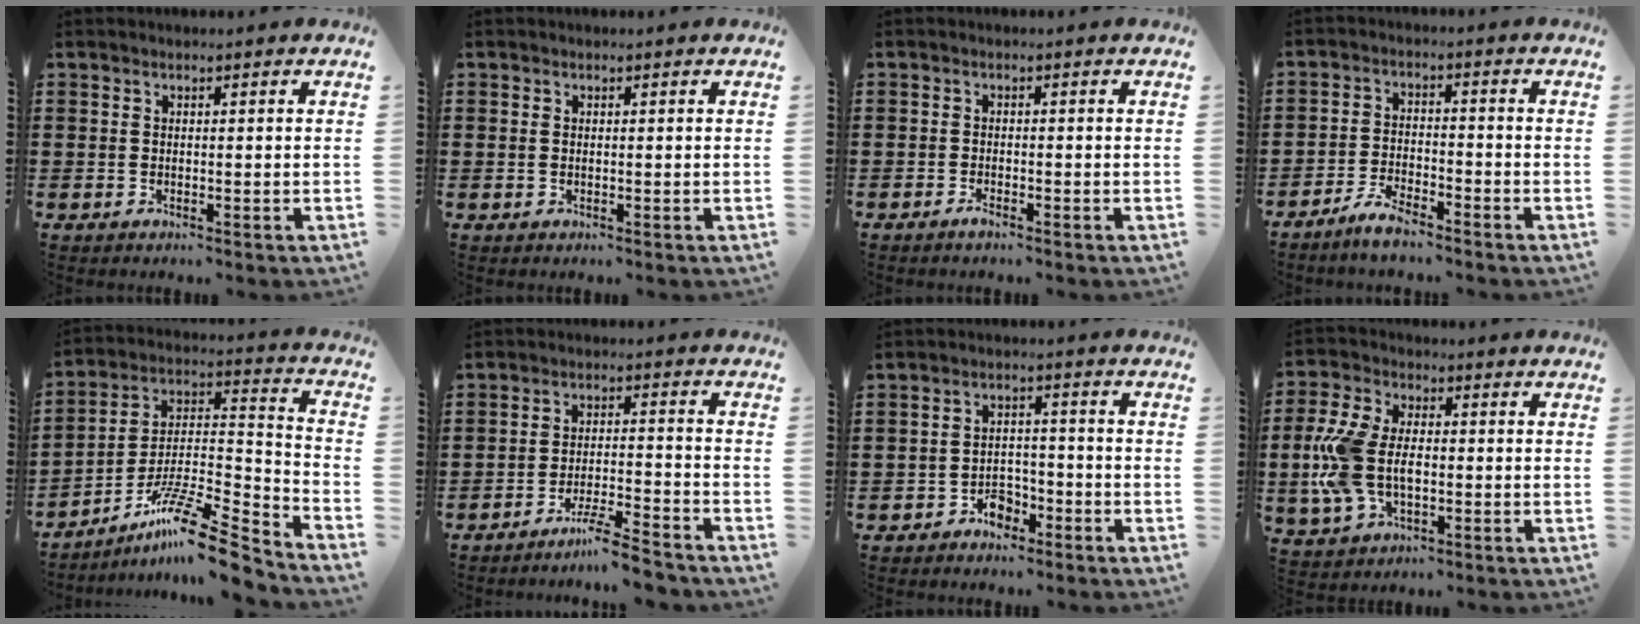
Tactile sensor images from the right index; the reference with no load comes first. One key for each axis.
{"total": 0.7, "fx": 0.0, "fy": 0.4, "fz": 0.5, "tx": -0.012, "ty": 0.002, "tz": 0.000}
{"total": 1.3, "fx": -1.1, "fy": 0.3, "fz": 0.6, "tx": -0.014, "ty": -0.005, "tz": -0.020}
{"total": 4.2, "fx": -3.8, "fy": 0.9, "fz": 1.4, "tx": -0.032, "ty": 0.010, "tz": -0.077}
{"total": 13.7, "fx": -10.5, "fy": 1.4, "fz": 8.7, "tx": -0.149, "ty": 0.024, "tz": -0.198}
{"total": 5.8, "fx": -5.2, "fy": 0.0, "fz": 2.7, "tx": -0.053, "ty": -0.009, "tz": -0.098}
{"total": 3.5, "fx": -2.8, "fy": 1.9, "fz": 1.1, "tx": -0.022, "ty": 0.009, "tz": -0.054}
{"total": 9.7, "fx": -1.0, "fy": 6.0, "fz": 7.5, "tx": -0.203, "ty": -0.006, "tz": -0.029}